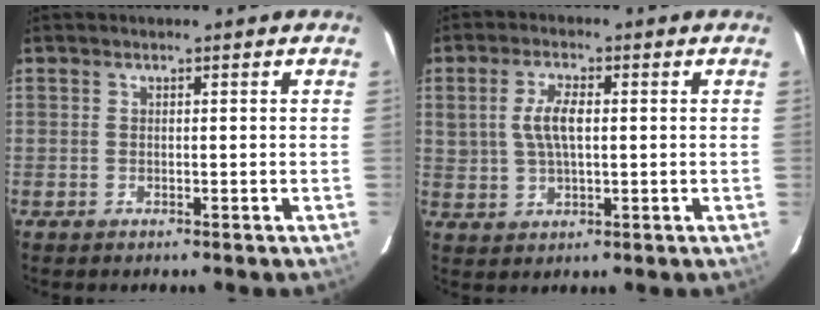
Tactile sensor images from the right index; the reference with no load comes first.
{"total": 6.0, "force": [0.9, 2.7, 5.3], "torque": [-0.104, 0.006, 0.022]}